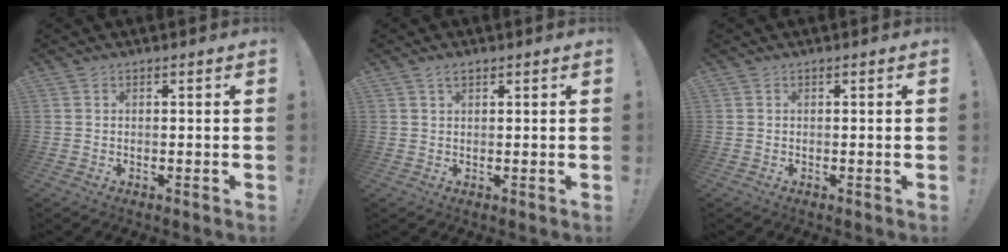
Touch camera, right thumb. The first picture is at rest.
{"total": 1.7, "force": [1.1, 0.7, 1.2], "torque": [-0.022, 0.000, 0.019]}
{"total": 0.0}